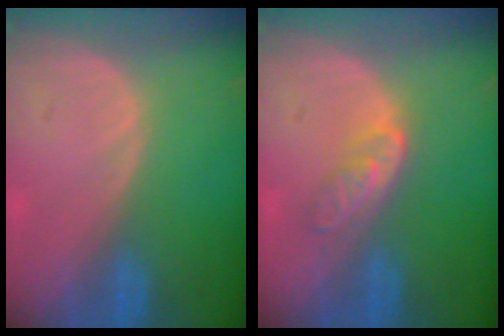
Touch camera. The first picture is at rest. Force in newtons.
{"total": 4.7, "press": 3.9, "slide": 2.5}